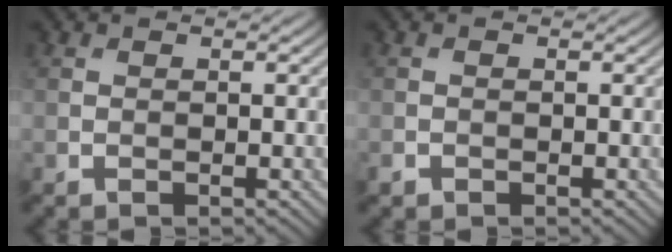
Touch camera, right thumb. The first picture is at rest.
{"total": 0.7, "force": [-0.6, 0.4, 0.0], "torque": [-0.001, -0.003, -0.012]}